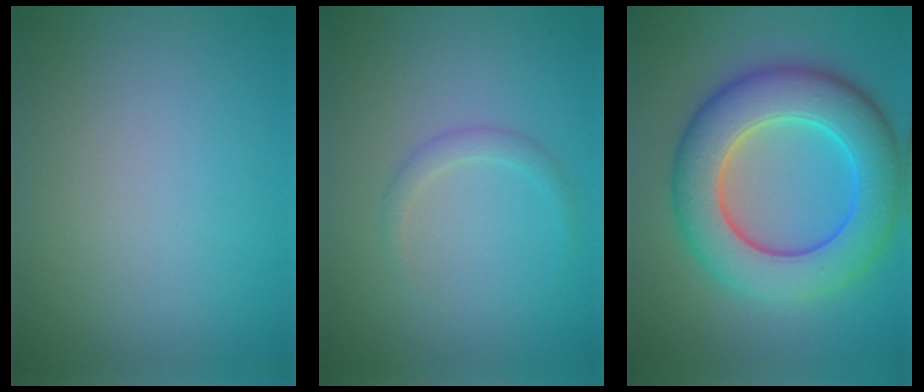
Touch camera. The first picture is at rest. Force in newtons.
{"total": 1.2, "press": 1.2, "slide": 0.0}
{"total": 9.8, "press": 9.8, "slide": 0.2}